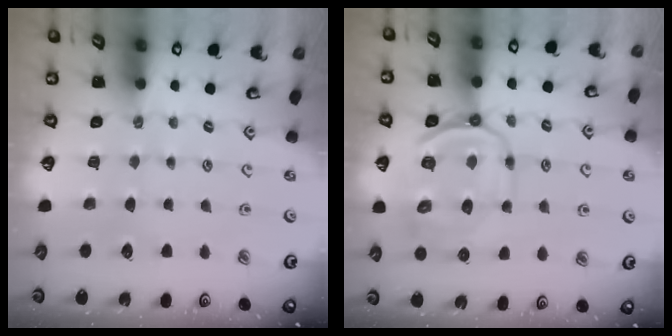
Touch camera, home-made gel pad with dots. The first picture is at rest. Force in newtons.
{"total": 11.8, "press": 11.7, "slide": 1.8}